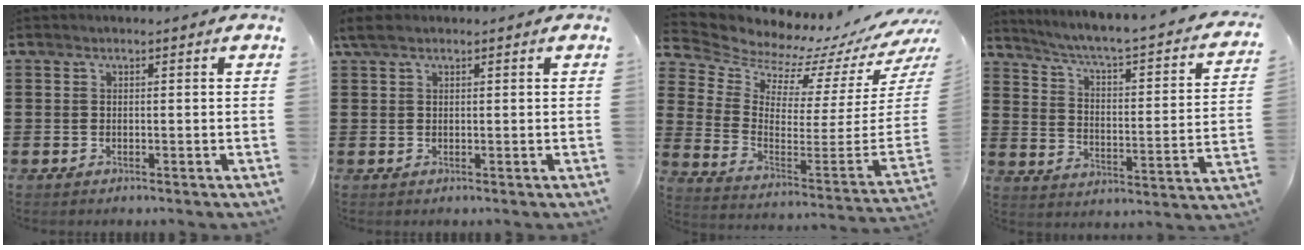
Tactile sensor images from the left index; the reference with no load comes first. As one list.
[{"total": 1.7, "force": [0.8, 0.8, 1.3], "torque": [-0.035, 0.002, 0.012]}, {"total": 4.3, "force": [4.2, 0.9, 0.3], "torque": [-0.034, -0.072, 0.062]}, {"total": 3.3, "force": [2.5, 0.0, 2.2], "torque": [-0.059, -0.034, 0.028]}]